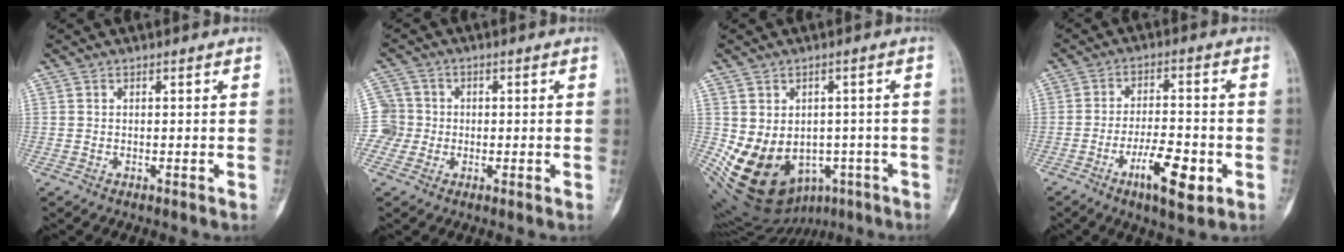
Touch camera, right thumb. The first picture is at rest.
{"total": 5.4, "force": [-0.6, 5.4, 0.3], "torque": [0.016, 0.014, -0.018]}
{"total": 15.8, "force": [-4.6, 12.4, 8.6], "torque": [-0.136, 0.013, -0.043]}
{"total": 9.7, "force": [-4.1, 3.3, 8.2], "torque": [-0.132, 0.017, -0.067]}